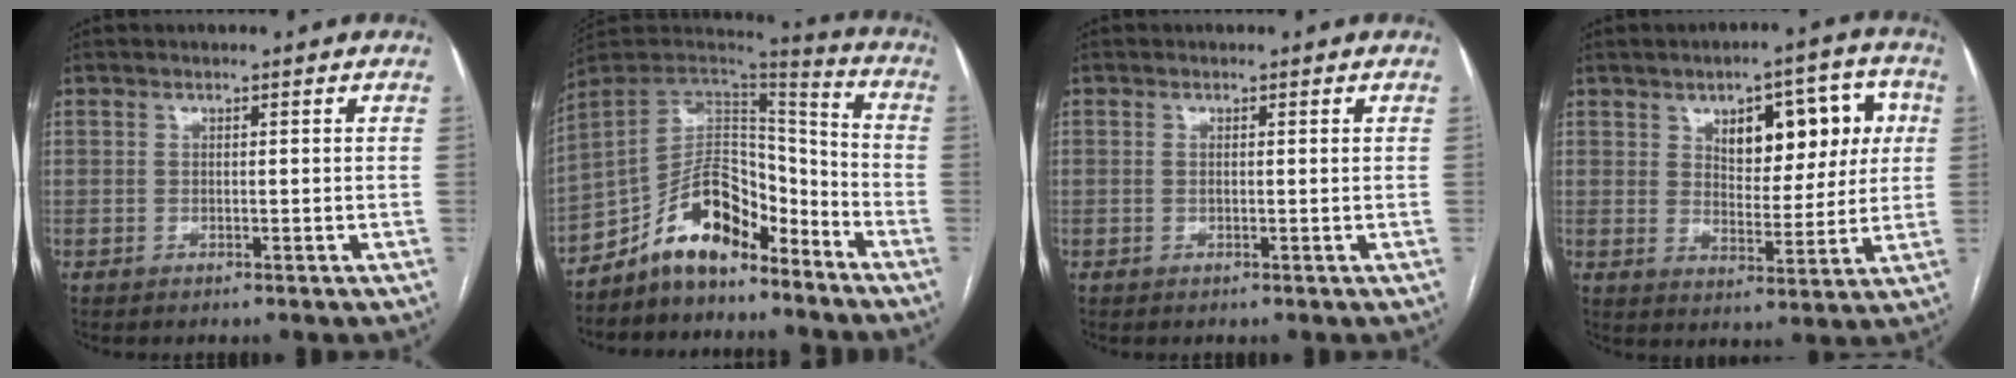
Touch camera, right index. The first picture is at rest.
{"total": 13.4, "force": [-9.9, 5.8, 7.1], "torque": [-0.115, 0.034, -0.178]}
{"total": 0.6, "force": [0.1, 0.1, 0.5], "torque": [-0.016, -0.002, 0.003]}
{"total": 11.7, "force": [3.8, 5.5, 9.6], "torque": [-0.118, 0.026, 0.059]}